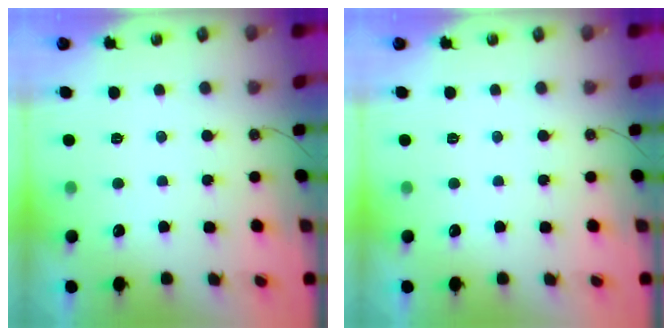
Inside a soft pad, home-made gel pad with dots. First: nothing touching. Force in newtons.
{"total": 0.0}